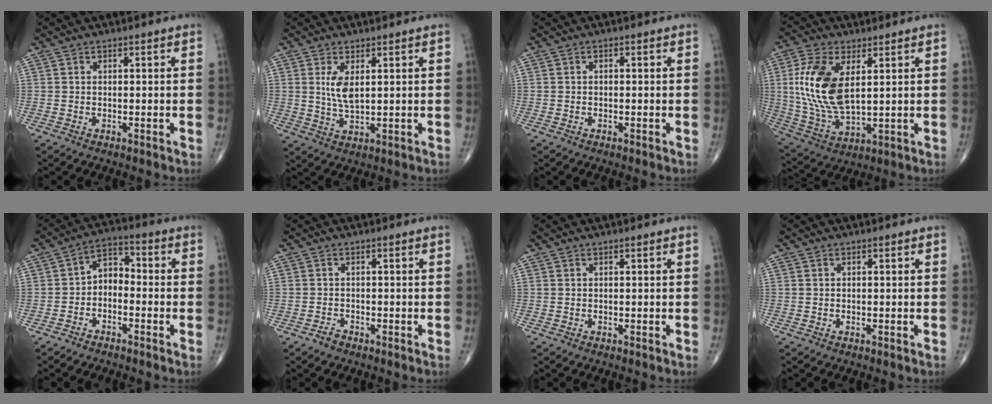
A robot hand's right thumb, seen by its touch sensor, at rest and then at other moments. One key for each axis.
{"total": 5.0, "fx": 1.3, "fy": 2.1, "fz": 4.3, "tx": -0.084, "ty": -0.013, "tz": 0.033}
{"total": 0.6, "fx": -0.1, "fy": 0.4, "fz": 0.4, "tx": -0.007, "ty": 0.001, "tz": -0.004}
{"total": 15.6, "fx": 3.3, "fy": 7.9, "fz": 13.0, "tx": -0.272, "ty": -0.013, "tz": 0.073}
{"total": 5.8, "fx": -1.7, "fy": 4.0, "fz": 3.9, "tx": -0.049, "ty": 0.037, "tz": -0.046}
{"total": 1.3, "fx": -1.0, "fy": 0.7, "fz": 0.3, "tx": -0.006, "ty": 0.003, "tz": -0.021}
{"total": 0.0}
{"total": 0.0}